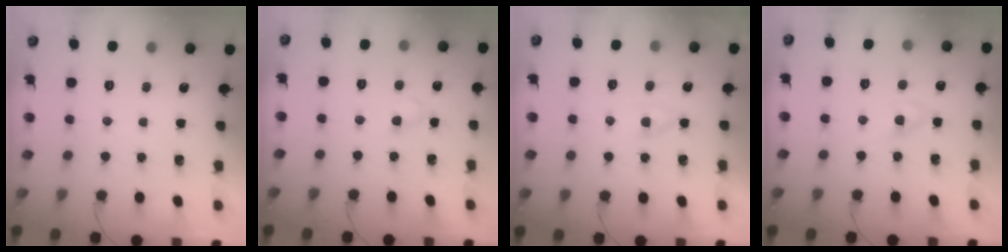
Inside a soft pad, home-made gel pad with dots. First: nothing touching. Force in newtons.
{"total": 2.0, "press": 1.7, "slide": 0.9}
{"total": 1.6, "press": 1.5, "slide": 0.6}
{"total": 1.9, "press": 1.7, "slide": 0.8}